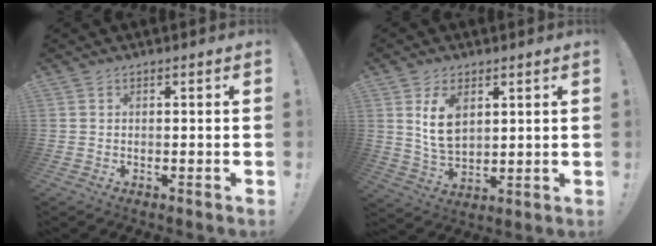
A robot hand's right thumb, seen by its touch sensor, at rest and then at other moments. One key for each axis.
{"total": 9.2, "fx": 3.8, "fy": 5.9, "fz": 5.9, "tx": -0.093, "ty": -0.012, "tz": 0.071}